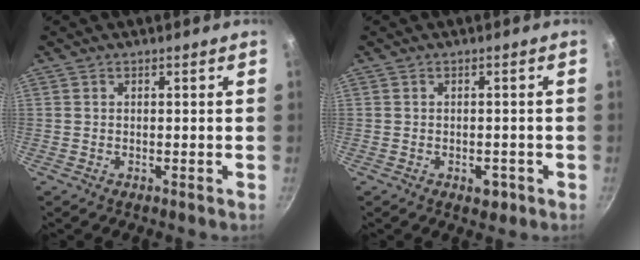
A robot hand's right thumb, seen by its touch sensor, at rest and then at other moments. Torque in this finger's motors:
{"motor_torque": [1.05, 0.98, 0.49, -0.33, -0.01]}